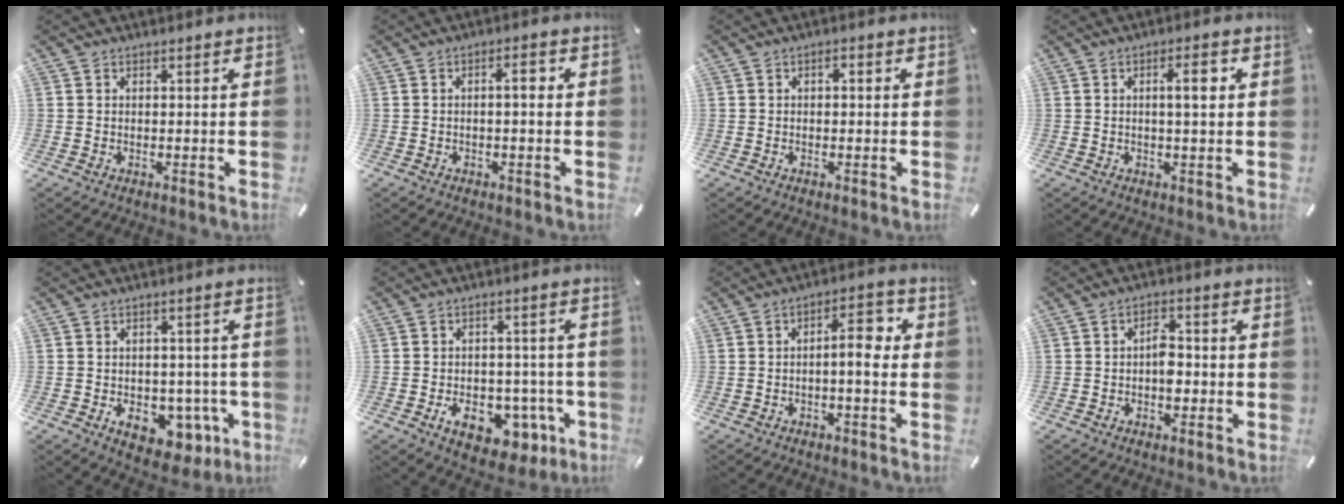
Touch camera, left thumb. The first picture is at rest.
{"total": 3.7, "force": [0.1, 1.1, 3.6], "torque": [-0.060, 0.010, -0.005]}
{"total": 1.5, "force": [-0.2, 0.7, 1.3], "torque": [-0.025, 0.006, -0.006]}
{"total": 5.6, "force": [1.1, 1.3, 5.4], "torque": [-0.089, 0.002, 0.010]}
{"total": 9.4, "force": [-3.2, 6.3, 6.2], "torque": [-0.073, 0.006, -0.048]}
{"total": 11.6, "force": [-4.6, 7.3, 7.8], "torque": [-0.107, 0.016, -0.071]}
{"total": 8.0, "force": [0.0, 3.4, 7.2], "torque": [-0.109, 0.012, -0.006]}
{"total": 4.5, "force": [-1.1, 2.8, 3.3], "torque": [-0.051, 0.008, -0.021]}